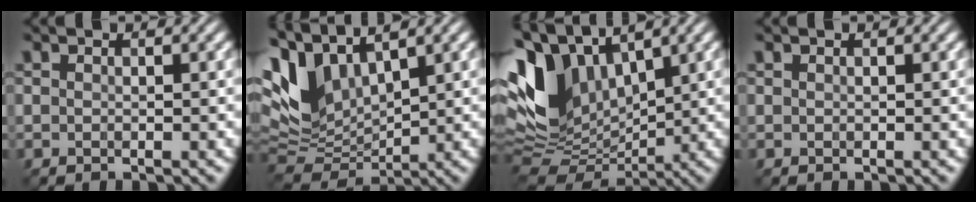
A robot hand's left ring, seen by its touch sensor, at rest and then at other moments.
{"total": 7.9, "force": [3.6, 4.3, 5.6], "torque": [-0.138, 0.007, 0.071]}
{"total": 11.0, "force": [4.0, 6.6, 7.8], "torque": [-0.181, 0.013, 0.072]}
{"total": 0.0}